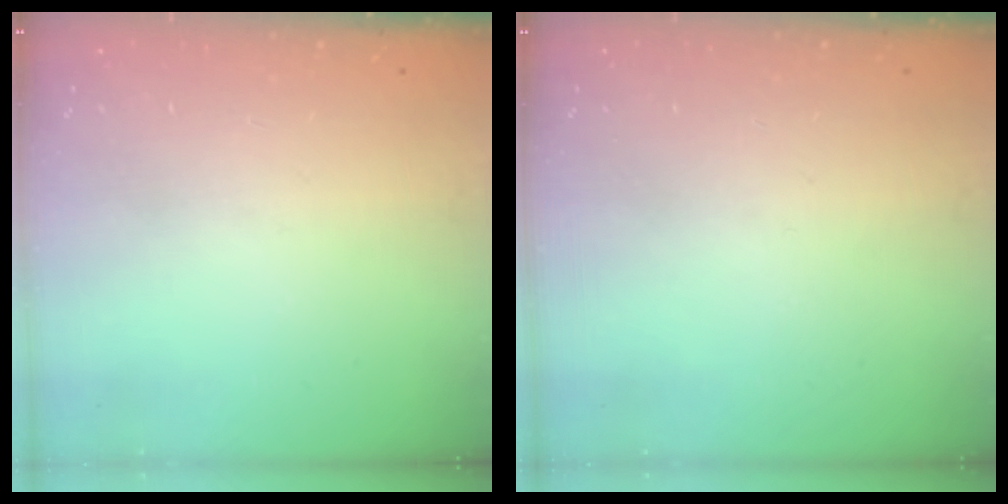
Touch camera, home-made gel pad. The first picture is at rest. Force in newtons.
{"total": 0.0}